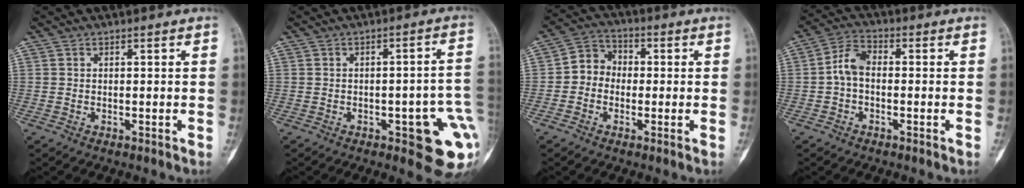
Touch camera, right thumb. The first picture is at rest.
{"total": 13.0, "force": [-3.5, 4.3, 11.8], "torque": [-0.113, 0.017, -0.033]}
{"total": 6.2, "force": [-0.8, 5.5, 2.8], "torque": [-0.017, 0.023, -0.031]}
{"total": 5.3, "force": [-0.6, 3.3, 4.2], "torque": [-0.076, 0.019, -0.024]}